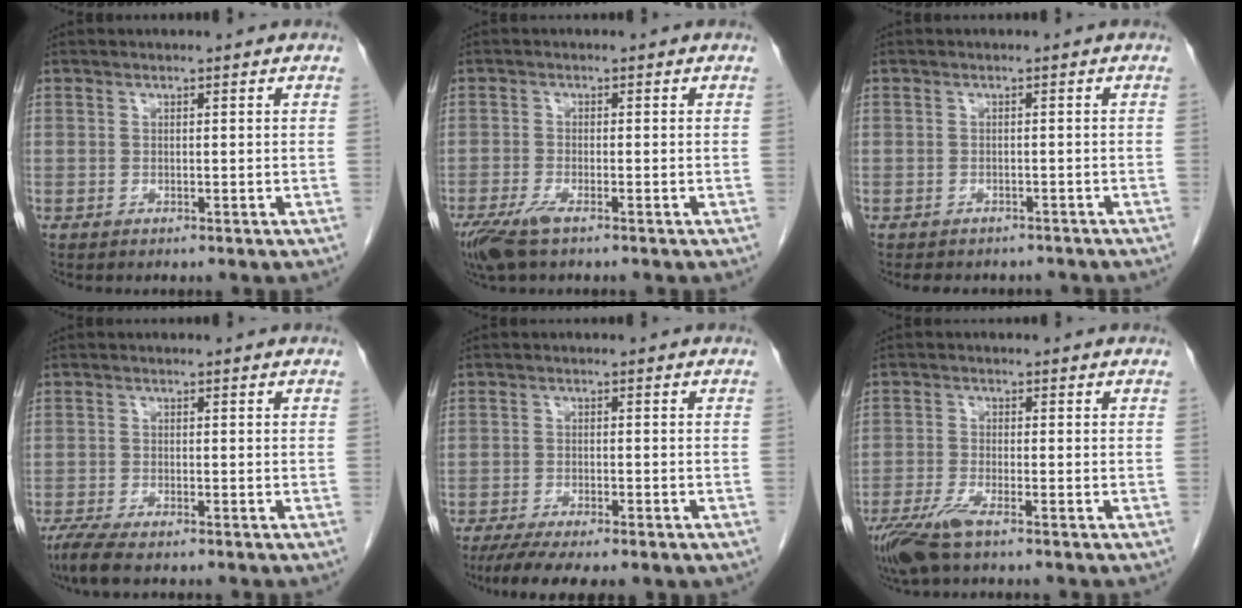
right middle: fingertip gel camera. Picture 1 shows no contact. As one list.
[{"total": 4.7, "force": [-3.1, 0.9, 3.3], "torque": [-0.073, -0.013, -0.057]}, {"total": 6.2, "force": [-5.4, 2.5, 1.5], "torque": [-0.023, 0.002, -0.061]}, {"total": 4.7, "force": [-3.6, 0.6, 2.9], "torque": [-0.062, -0.016, -0.061]}, {"total": 9.5, "force": [-7.2, 2.1, 5.9], "torque": [-0.088, -0.015, -0.104]}, {"total": 5.7, "force": [-3.9, 0.7, 4.1], "torque": [-0.088, -0.016, -0.075]}]